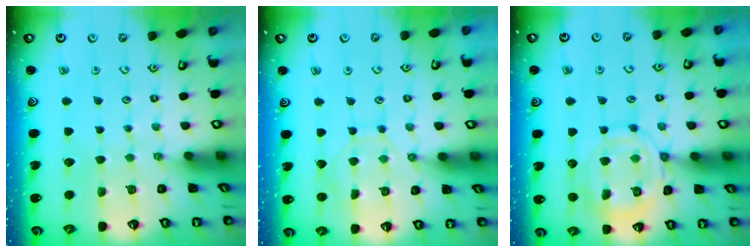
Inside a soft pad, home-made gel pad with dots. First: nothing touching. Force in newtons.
{"total": 7.9, "press": 7.8, "slide": 1.0}
{"total": 13.9, "press": 13.9, "slide": 1.2}